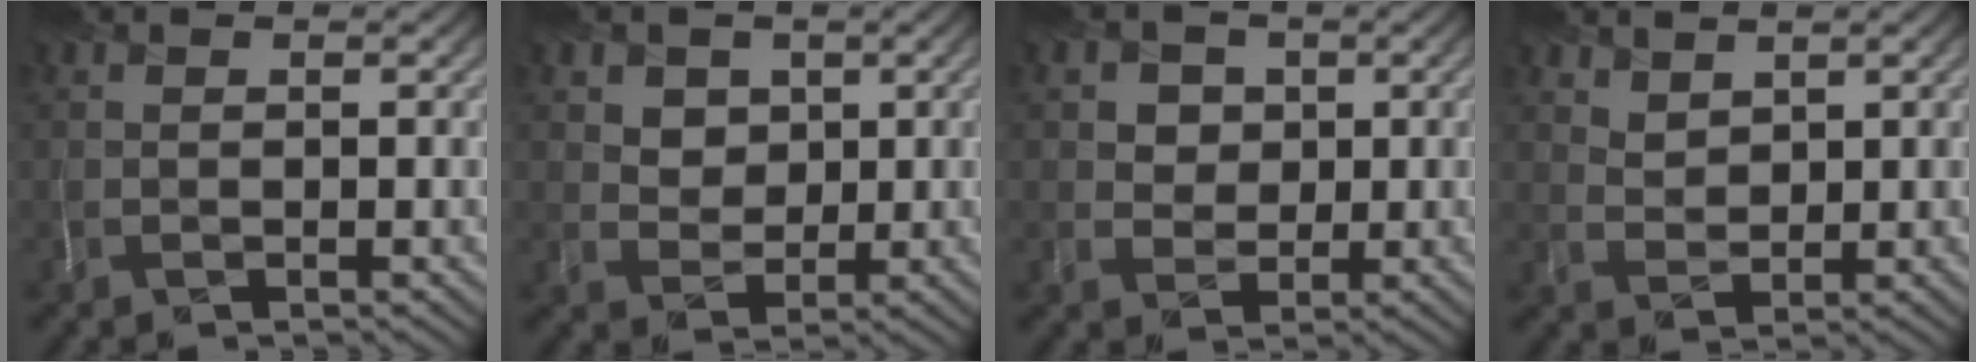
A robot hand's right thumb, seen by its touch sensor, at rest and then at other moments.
{"total": 3.9, "force": [2.1, 3.3, 0.8], "torque": [-0.035, -0.021, 0.048]}
{"total": 4.0, "force": [1.5, 3.7, 0.8], "torque": [-0.035, -0.014, 0.035]}
{"total": 3.2, "force": [2.6, 1.7, 0.7], "torque": [-0.017, -0.010, 0.068]}